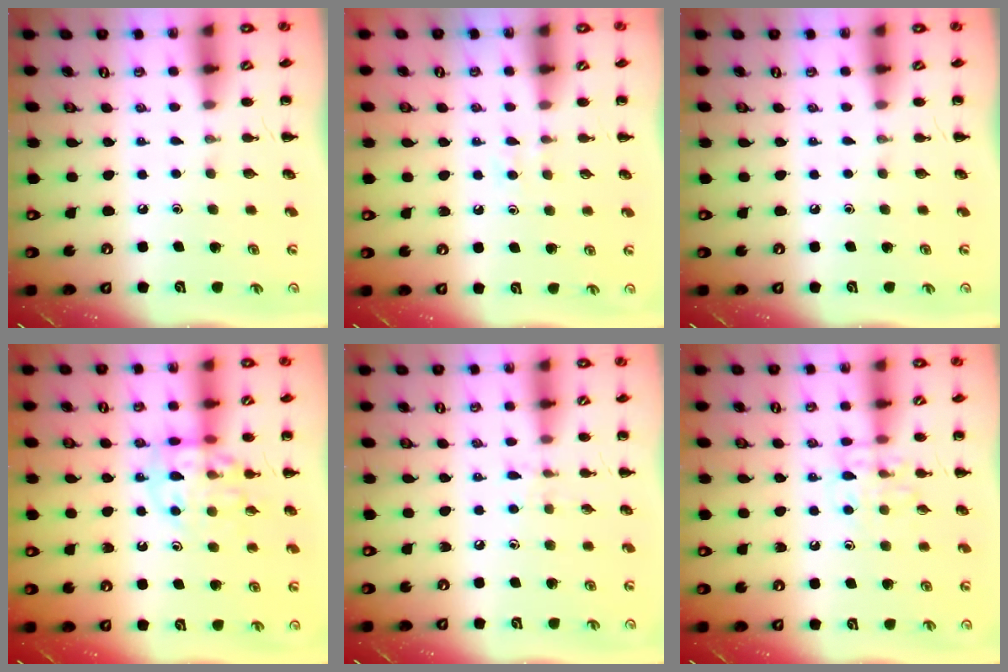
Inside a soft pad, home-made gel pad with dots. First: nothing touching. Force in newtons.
{"total": 2.6, "press": 2.5, "slide": 0.9}
{"total": 0.0}
{"total": 12.7, "press": 12.6, "slide": 2.1}
{"total": 6.2, "press": 5.9, "slide": 1.9}
{"total": 8.9, "press": 8.8, "slide": 0.7}